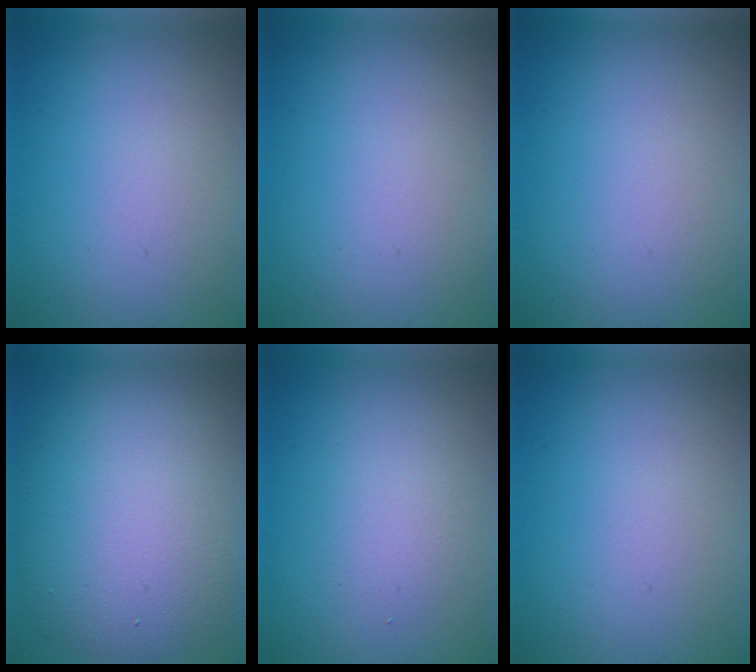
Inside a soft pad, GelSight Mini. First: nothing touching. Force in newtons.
{"total": 0.0}
{"total": 0.0}
{"total": 12.0, "press": 12.0, "slide": 0.5}
{"total": 2.1, "press": 2.1, "slide": 0.2}
{"total": 0.0}